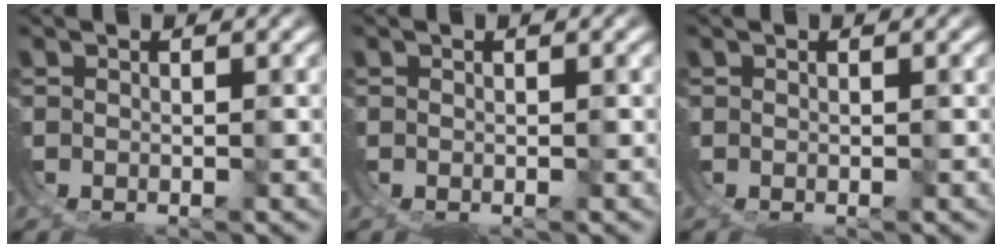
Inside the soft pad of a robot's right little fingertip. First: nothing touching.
{"total": 0.0}
{"total": 0.0}